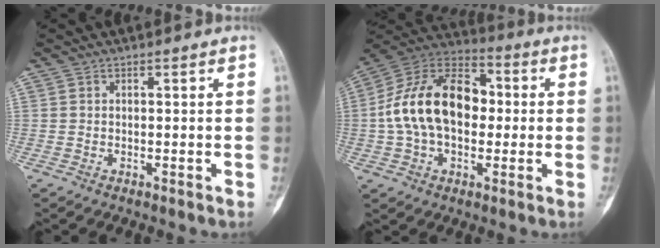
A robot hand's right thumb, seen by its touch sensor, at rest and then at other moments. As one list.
[{"total": 19.3, "force": [0.5, 12.6, 14.7], "torque": [-0.250, 0.036, 0.002]}]